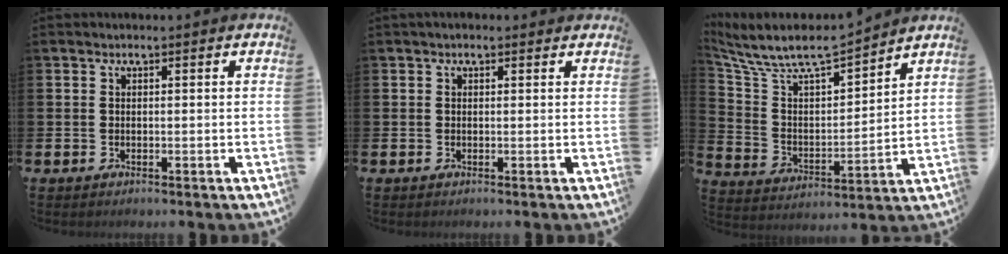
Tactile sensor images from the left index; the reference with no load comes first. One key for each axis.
{"total": 0.6, "fx": 0.3, "fy": 0.4, "fz": 0.3, "tx": -0.001, "ty": 0.006, "tz": 0.003}
{"total": 8.8, "fx": 8.2, "fy": 1.6, "fz": 2.8, "tx": -0.097, "ty": -0.061, "tz": 0.140}